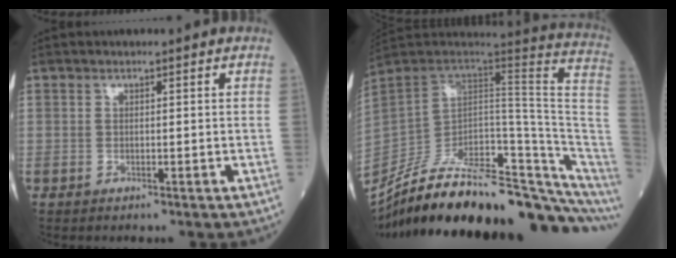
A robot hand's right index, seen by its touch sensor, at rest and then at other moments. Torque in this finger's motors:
{"motor_torque": [0.58, -1.47, 0.48, 0.12]}